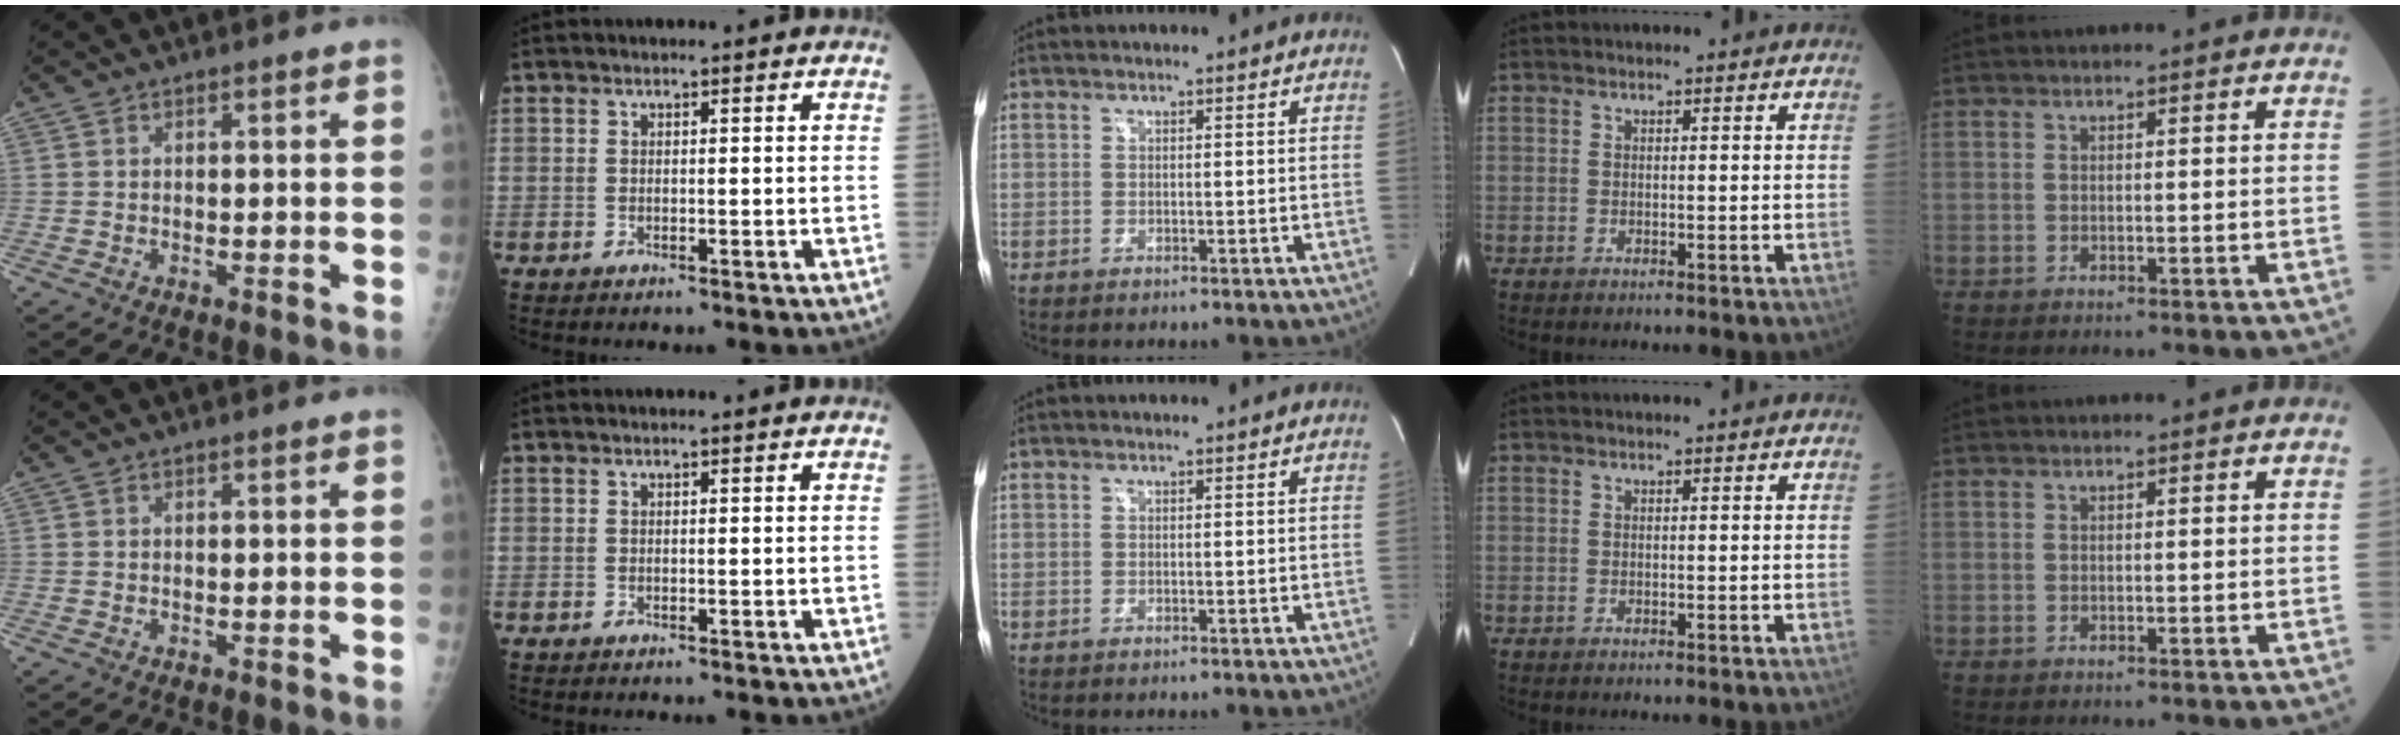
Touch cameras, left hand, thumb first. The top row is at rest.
{}